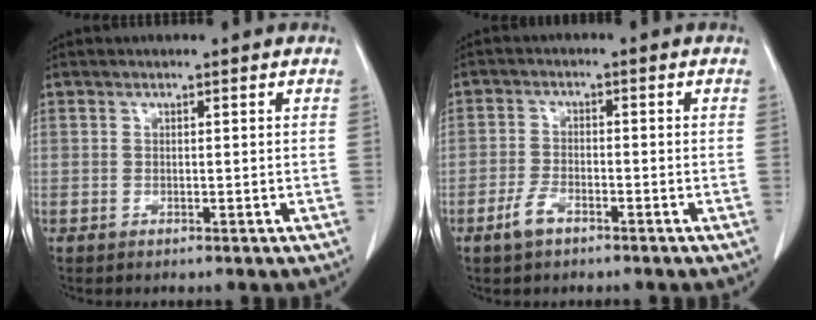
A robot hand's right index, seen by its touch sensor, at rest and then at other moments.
{"total": 3.5, "force": [-2.3, 1.4, 2.2], "torque": [-0.049, 0.002, -0.043]}